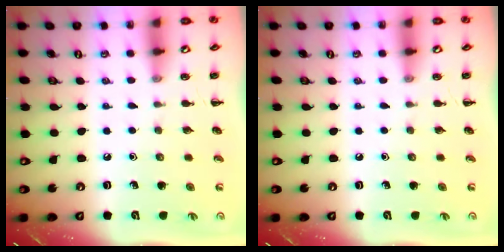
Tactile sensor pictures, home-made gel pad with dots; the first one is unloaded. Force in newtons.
{"total": 0.0}